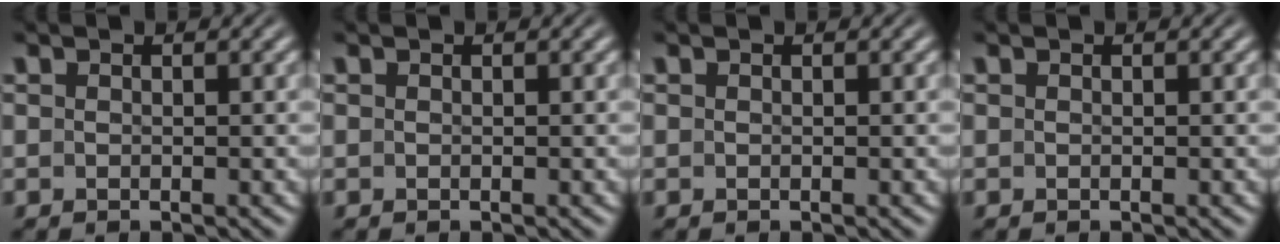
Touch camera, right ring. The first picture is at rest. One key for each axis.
{"total": 0.0}
{"total": 0.0}
{"total": 0.0}